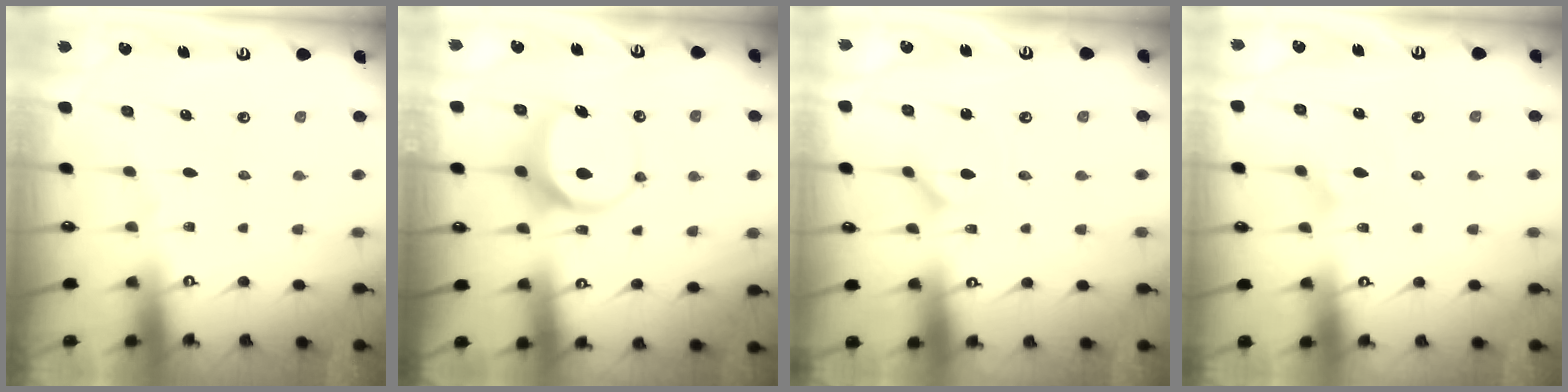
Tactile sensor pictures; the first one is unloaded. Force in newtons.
{"total": 7.6, "press": 7.6, "slide": 0.4}
{"total": 1.5, "press": 1.5, "slide": 0.3}
{"total": 2.4, "press": 2.4, "slide": 0.2}